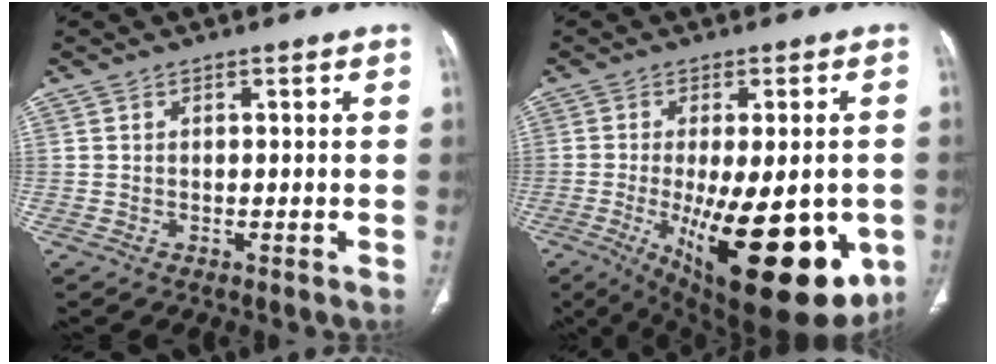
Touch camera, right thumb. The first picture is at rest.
{"total": 25.3, "force": [-7.3, 9.6, 22.3], "torque": [-0.277, -0.032, -0.078]}